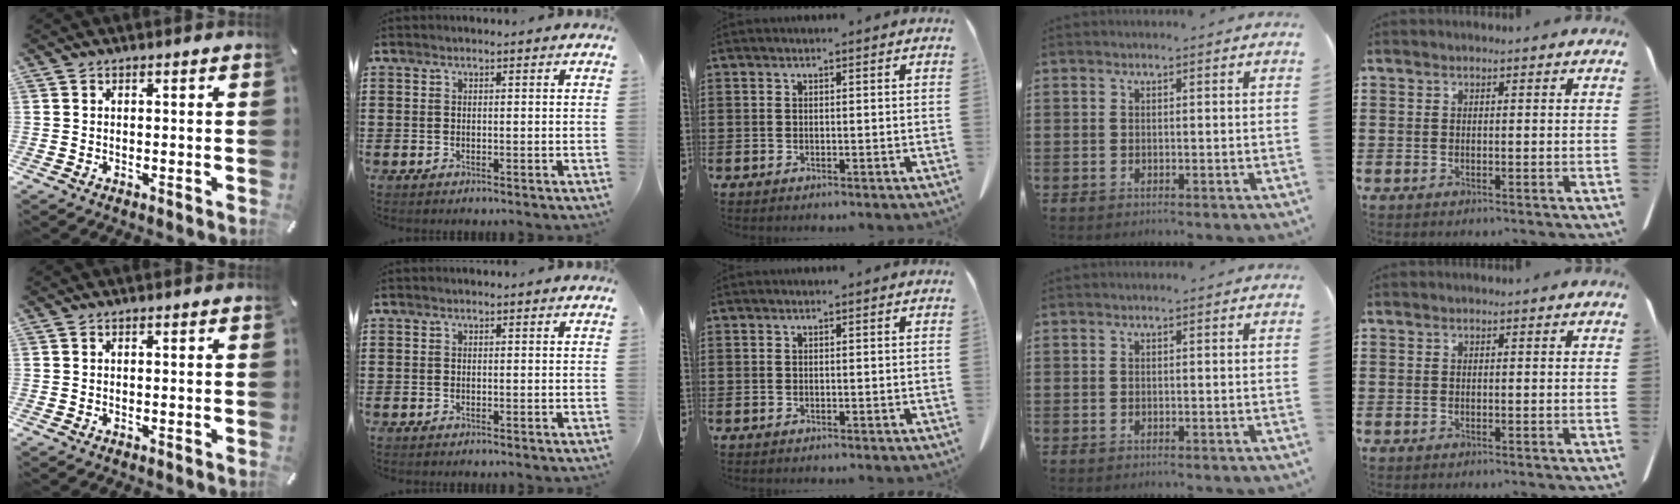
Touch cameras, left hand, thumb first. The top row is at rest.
{}